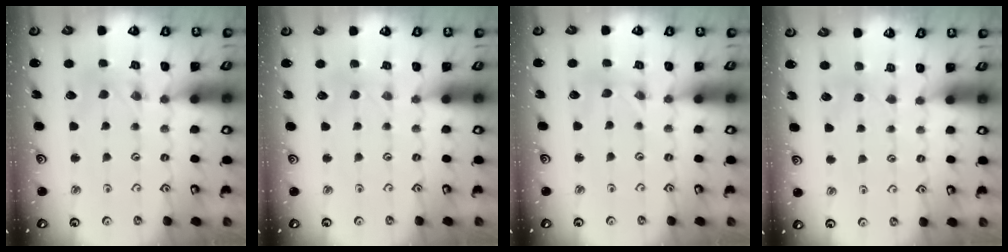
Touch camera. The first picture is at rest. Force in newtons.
{"total": 1.0, "press": 0.9, "slide": 0.3}
{"total": 0.0}
{"total": 2.1, "press": 2.0, "slide": 0.4}